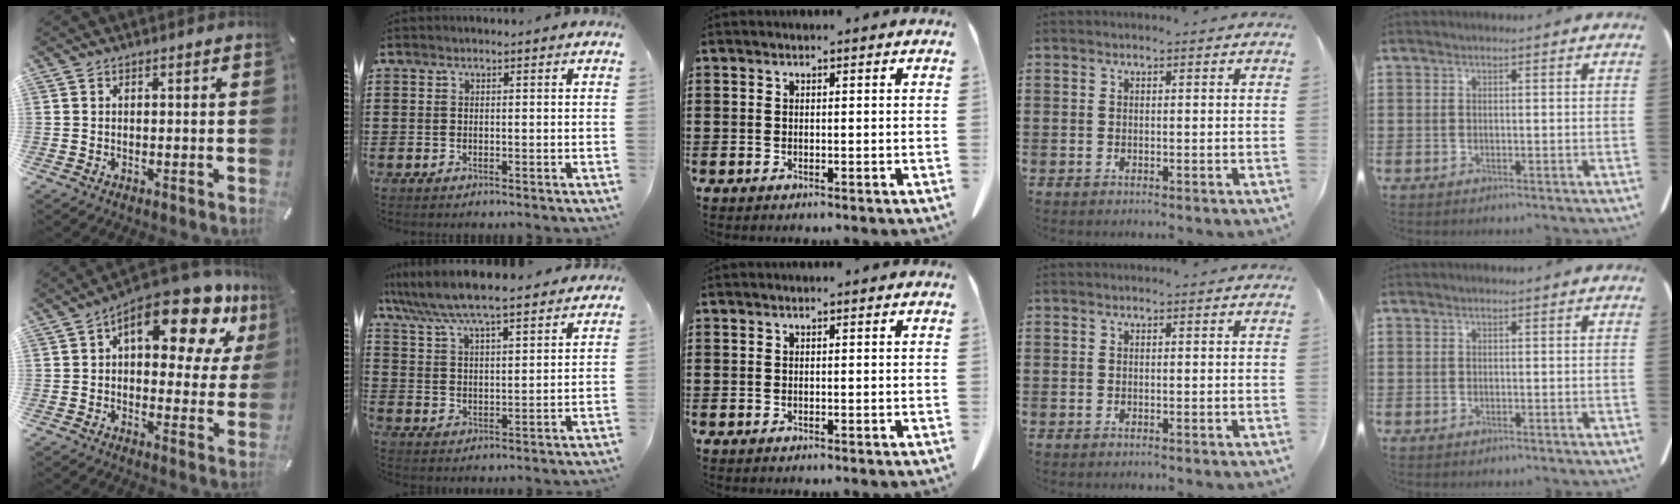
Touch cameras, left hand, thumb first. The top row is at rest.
{"thumb": {"total": 18.5, "force": [9.2, 7.7, 14.0], "torque": [-0.193, -0.056, 0.145]}, "index": {"total": 6.9, "force": [6.4, 0.2, 2.6], "torque": [-0.077, -0.033, 0.111]}}